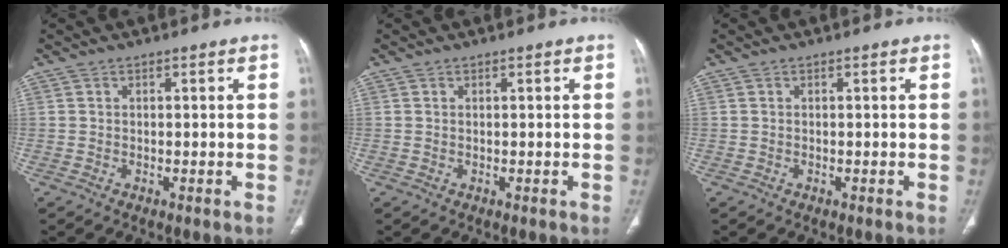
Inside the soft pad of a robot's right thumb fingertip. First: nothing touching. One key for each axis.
{"total": 0.0}
{"total": 0.0}